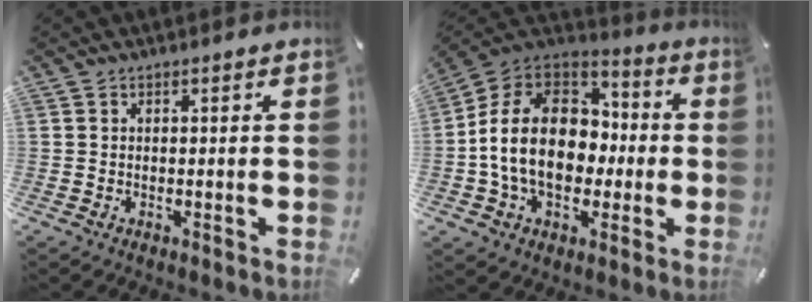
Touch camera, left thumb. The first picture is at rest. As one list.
[{"total": 18.8, "force": [-1.8, 14.6, 11.8], "torque": [-0.236, 0.019, -0.030]}]